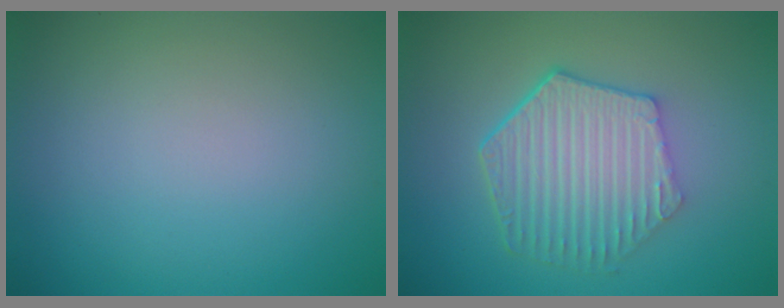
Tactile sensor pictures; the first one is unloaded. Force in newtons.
{"total": 6.2, "press": 4.6, "slide": 4.2}